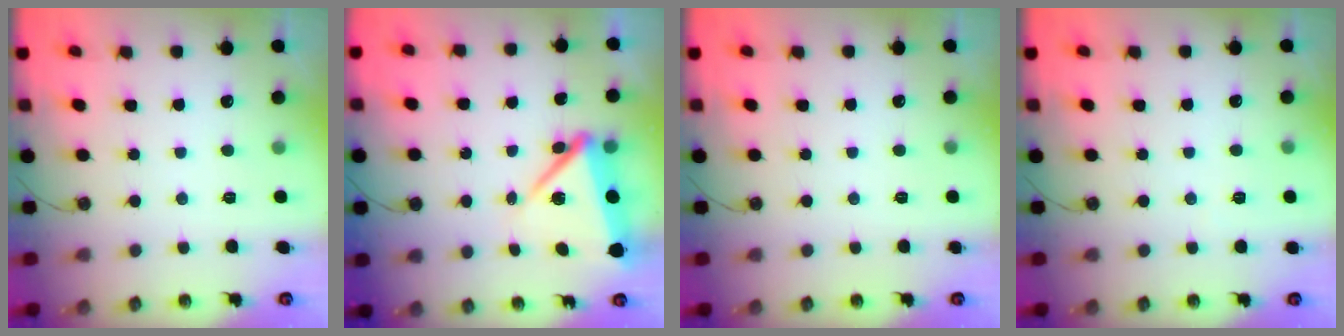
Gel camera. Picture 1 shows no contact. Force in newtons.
{"total": 9.4, "press": 9.3, "slide": 1.4}
{"total": 0.0}
{"total": 2.8, "press": 2.5, "slide": 1.1}